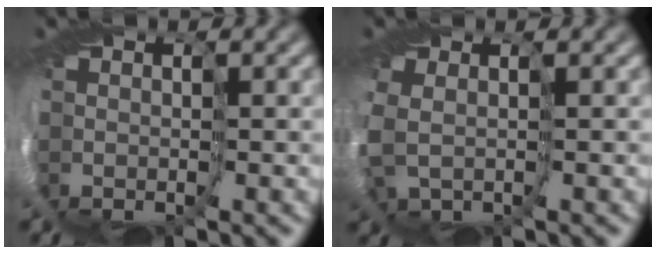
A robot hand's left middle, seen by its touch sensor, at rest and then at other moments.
{"total": 3.3, "force": [-0.6, 2.3, 2.4], "torque": [-0.088, -0.011, 0.004]}